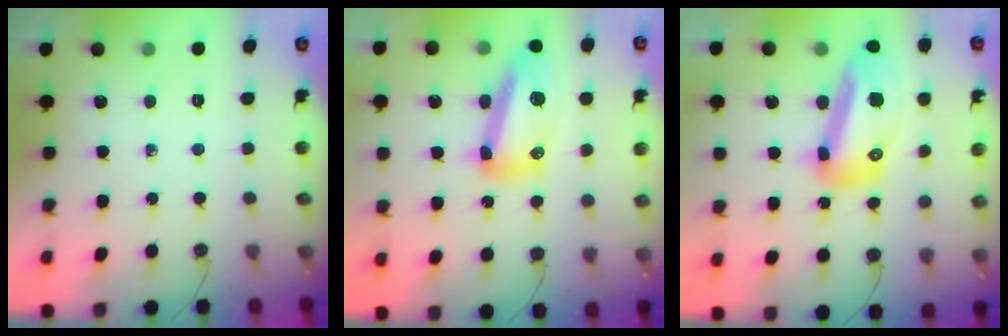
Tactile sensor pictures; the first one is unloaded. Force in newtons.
{"total": 15.0, "press": 14.9, "slide": 1.4}
{"total": 16.7, "press": 16.6, "slide": 2.1}